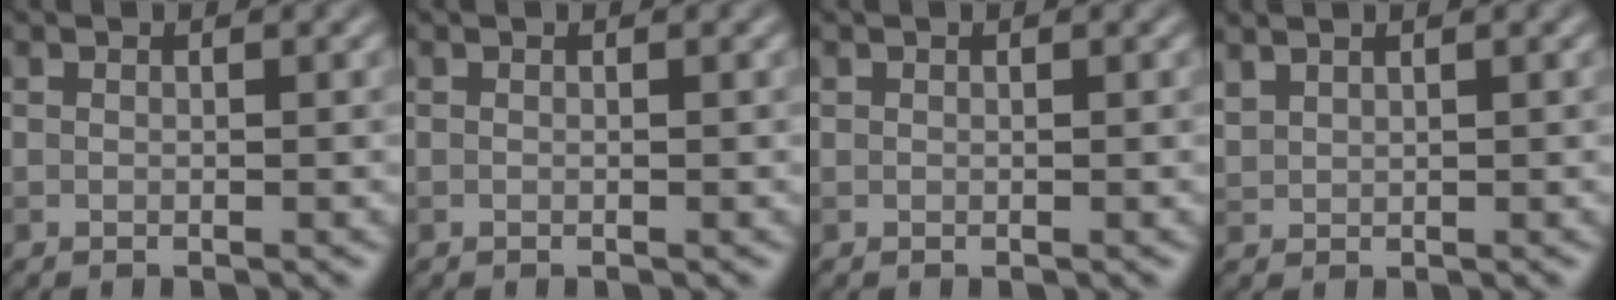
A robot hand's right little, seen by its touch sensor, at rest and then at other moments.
{"total": 0.0}
{"total": 0.0}
{"total": 1.3, "force": [1.2, 0.4, 0.3], "torque": [-0.014, 0.004, 0.033]}